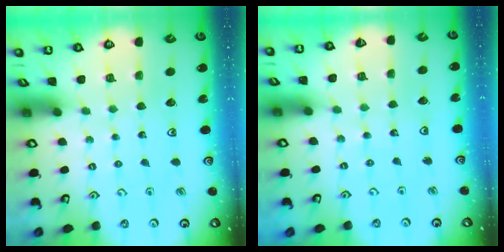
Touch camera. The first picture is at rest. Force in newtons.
{"total": 2.6, "press": 2.6, "slide": 0.2}